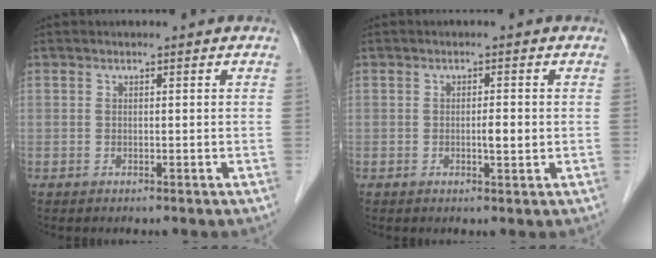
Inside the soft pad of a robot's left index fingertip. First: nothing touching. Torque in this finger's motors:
{"motor_torque": [0.07, 0.05, 0.03, 0.01]}